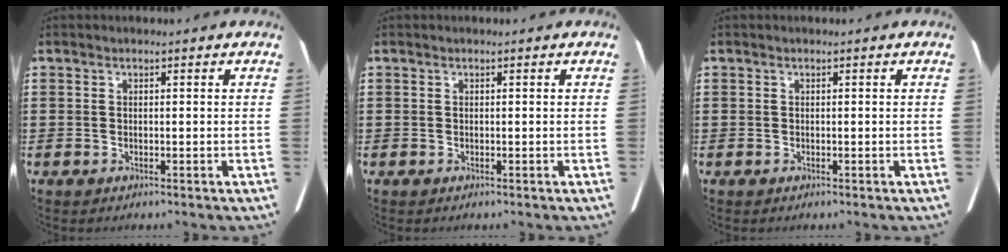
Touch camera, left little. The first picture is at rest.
{"total": 0.0}
{"total": 0.0}